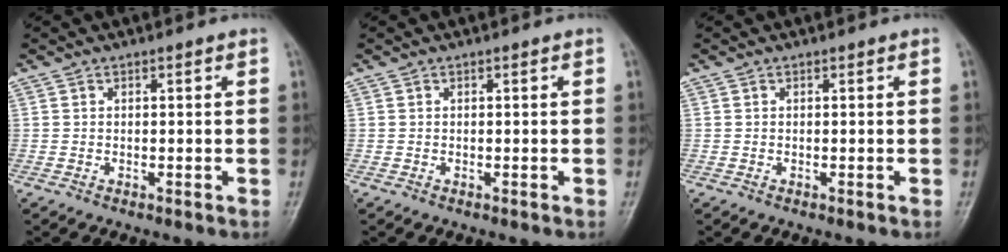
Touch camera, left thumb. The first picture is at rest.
{"total": 0.0}
{"total": 0.0}